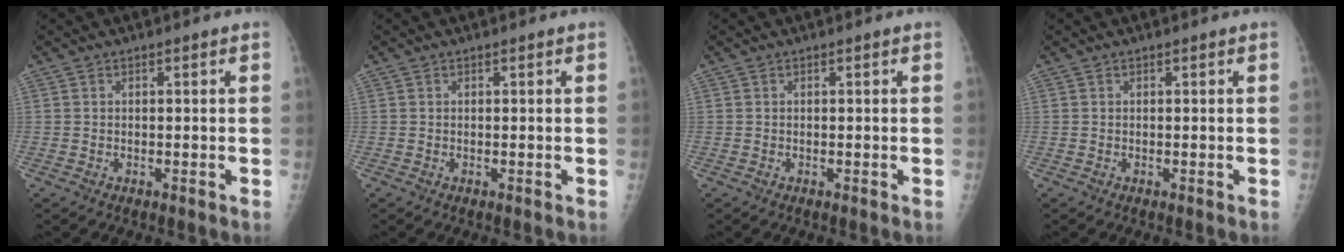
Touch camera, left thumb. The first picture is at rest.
{"total": 0.0}
{"total": 0.0}
{"total": 0.0}